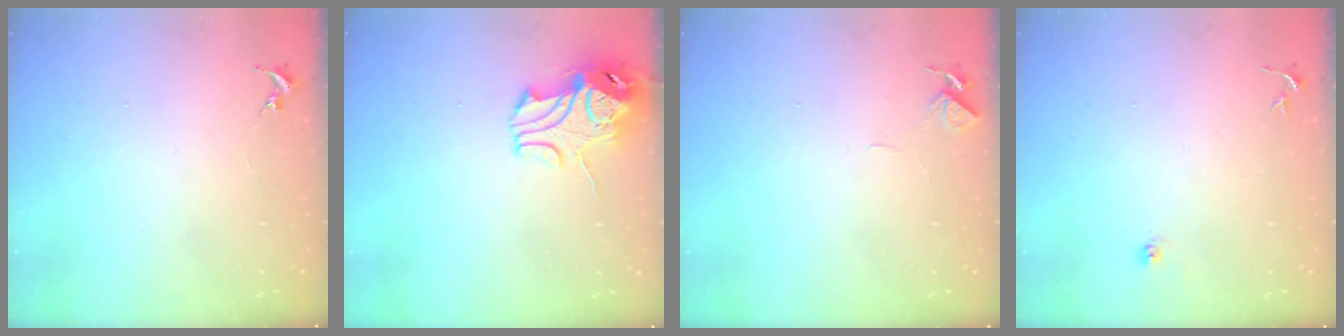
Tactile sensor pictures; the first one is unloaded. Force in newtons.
{"total": 10.5, "press": 10.4, "slide": 1.5}
{"total": 4.6, "press": 4.5, "slide": 0.4}
{"total": 5.1, "press": 5.0, "slide": 0.4}